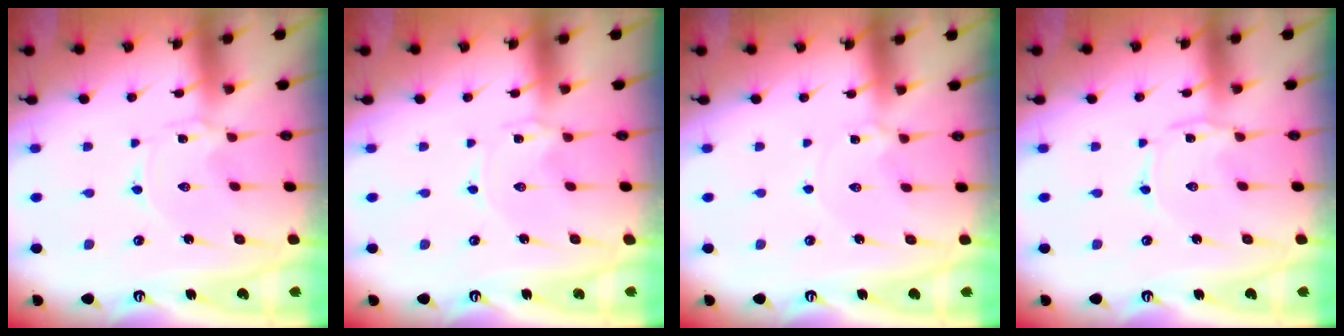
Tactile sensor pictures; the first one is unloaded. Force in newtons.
{"total": 0.0}
{"total": 2.2, "press": 2.2, "slide": 0.2}
{"total": 1.0, "press": 1.0, "slide": 0.2}